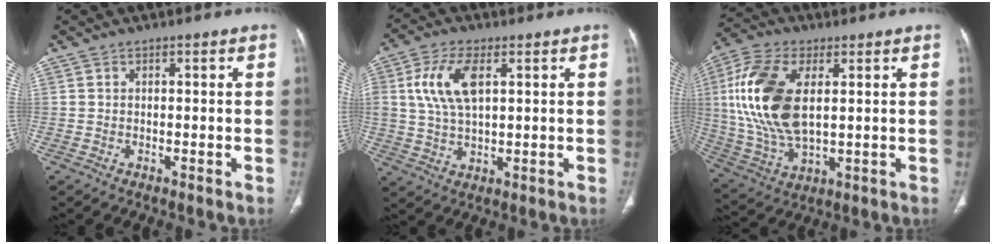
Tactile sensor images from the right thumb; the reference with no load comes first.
{"total": 10.0, "force": [2.9, 5.0, 8.1], "torque": [-0.170, 0.001, 0.057]}
{"total": 18.4, "force": [3.4, 9.6, 15.4], "torque": [-0.329, -0.006, 0.068]}